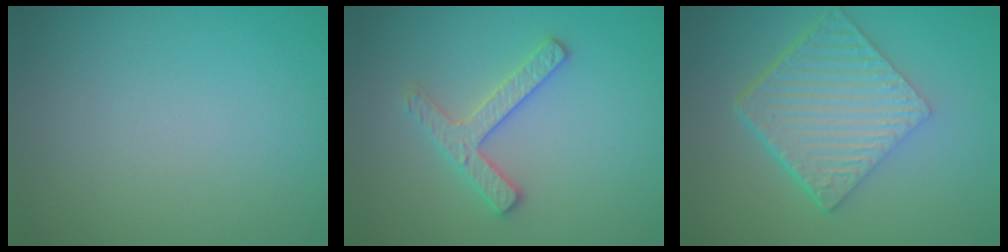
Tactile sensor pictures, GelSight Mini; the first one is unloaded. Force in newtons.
{"total": 2.5, "press": 2.5, "slide": 0.4}
{"total": 6.7, "press": 4.7, "slide": 4.8}